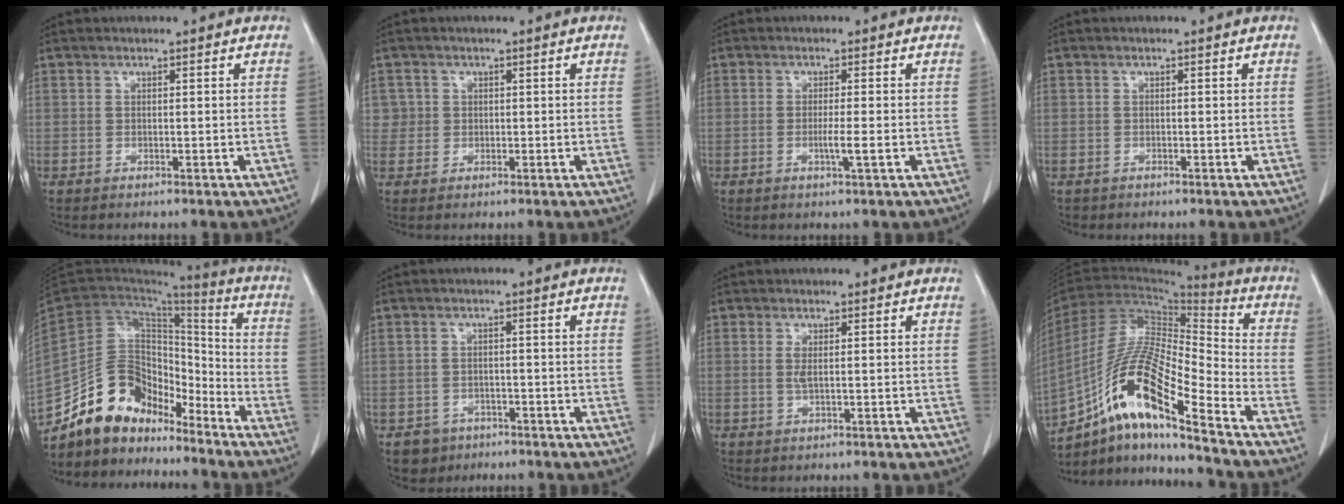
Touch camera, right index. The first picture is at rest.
{"total": 2.3, "force": [0.6, 2.2, -0.2], "torque": [0.025, 0.008, 0.007]}
{"total": 2.2, "force": [-0.5, -0.3, 2.1], "torque": [-0.039, -0.003, -0.007]}
{"total": 0.6, "force": [-0.5, 0.4, -0.1], "torque": [-0.012, 0.002, -0.011]}
{"total": 15.0, "force": [-12.3, 6.9, 5.0], "torque": [-0.088, 0.054, -0.224]}
{"total": 3.7, "force": [-2.2, 3.0, 0.1], "torque": [-0.002, 0.011, -0.033]}
{"total": 1.2, "force": [0.3, 0.2, 1.2], "torque": [-0.028, 0.000, 0.006]}
{"total": 16.2, "force": [-10.3, 1.8, 12.4], "torque": [-0.246, 0.000, -0.185]}